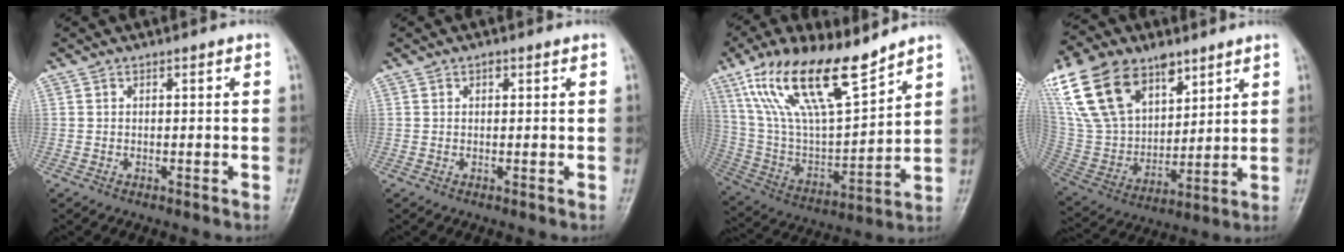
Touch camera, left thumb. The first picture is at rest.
{"total": 0.9, "force": [0.5, 0.6, 0.6], "torque": [-0.003, -0.001, 0.005]}
{"total": 20.8, "force": [13.8, 6.6, 14.1], "torque": [-0.241, -0.052, 0.266]}
{"total": 23.7, "force": [13.0, 14.2, 14.0], "torque": [-0.268, -0.019, 0.250]}